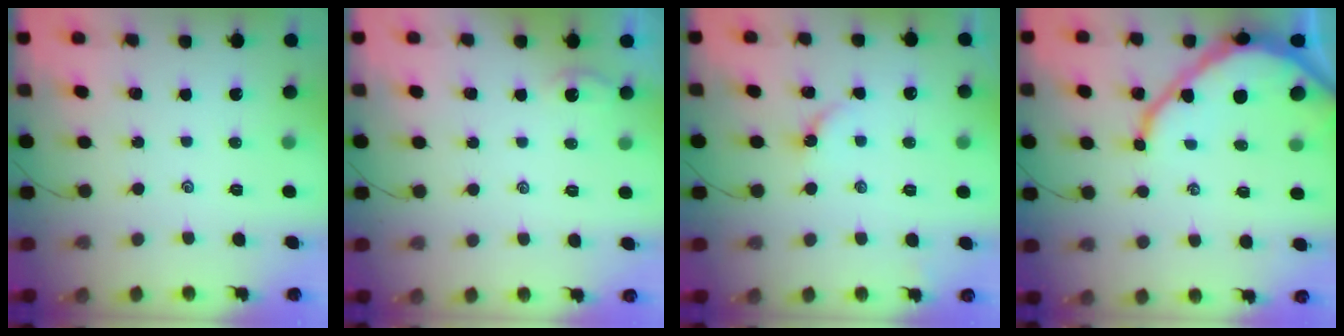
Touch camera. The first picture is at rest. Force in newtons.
{"total": 0.8, "press": 0.8, "slide": 0.2}
{"total": 3.3, "press": 3.3, "slide": 0.6}
{"total": 12.4, "press": 12.4, "slide": 1.1}